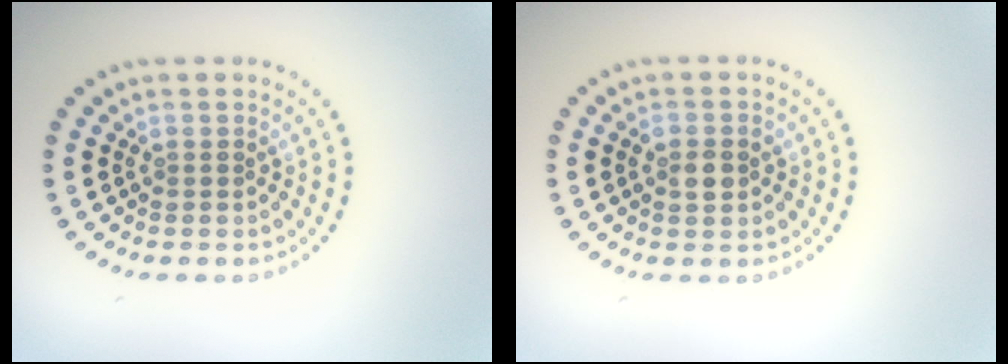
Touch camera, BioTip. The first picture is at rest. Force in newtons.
{"total": 2.2, "press": 2.2, "slide": 0.2}